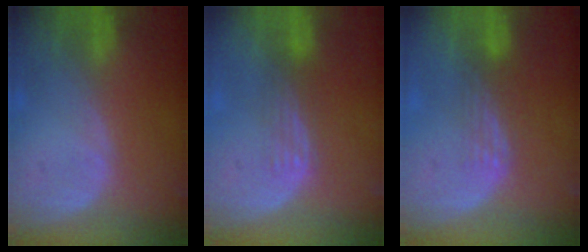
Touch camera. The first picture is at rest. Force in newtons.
{"total": 2.9, "press": 2.7, "slide": 1.2}
{"total": 3.4, "press": 2.8, "slide": 1.9}